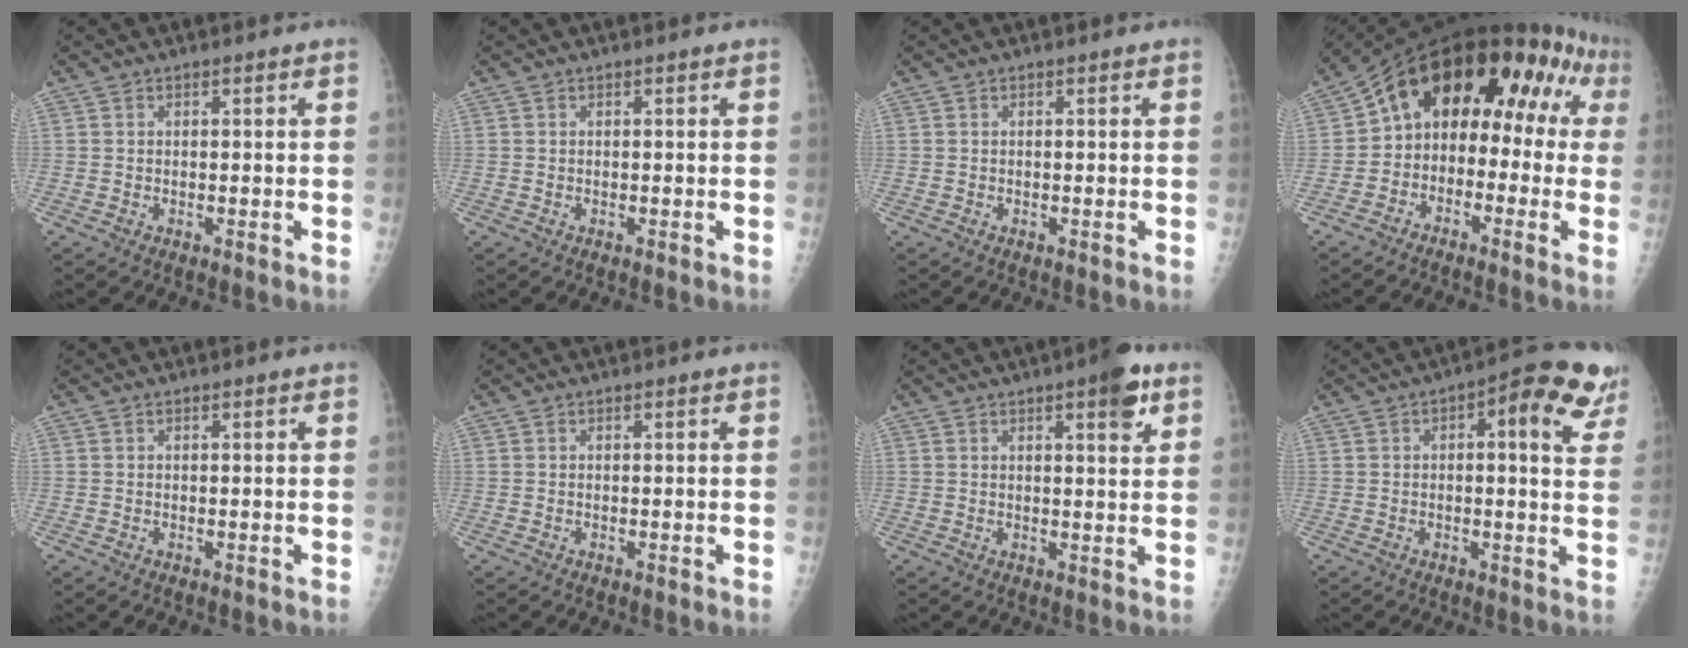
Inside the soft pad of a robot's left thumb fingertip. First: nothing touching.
{"total": 0.0}
{"total": 0.0}
{"total": 17.8, "force": [2.1, 12.3, 12.7], "torque": [-0.131, 0.073, 0.018]}
{"total": 0.0}
{"total": 0.0}
{"total": 6.3, "force": [3.4, 1.7, 5.0], "torque": [-0.058, -0.012, 0.040]}
{"total": 12.8, "force": [5.5, 4.3, 10.8], "torque": [-0.103, -0.002, 0.055]}